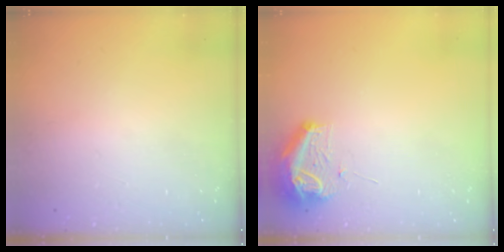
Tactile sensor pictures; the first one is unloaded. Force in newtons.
{"total": 8.7, "press": 8.6, "slide": 1.0}